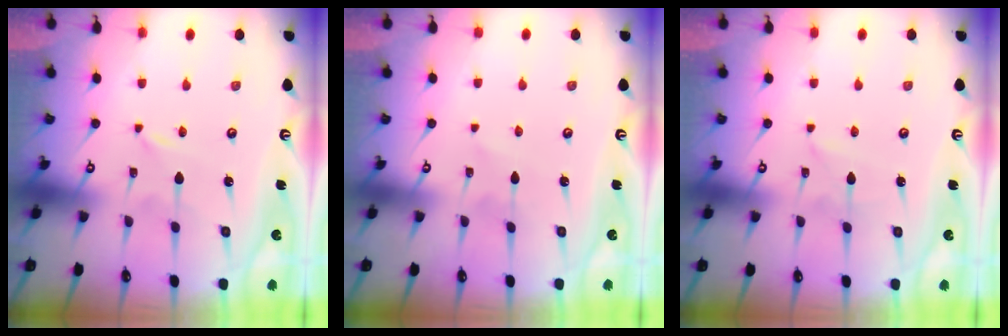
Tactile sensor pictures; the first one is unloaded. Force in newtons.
{"total": 2.4, "press": 2.4, "slide": 0.3}
{"total": 2.4, "press": 2.4, "slide": 0.4}